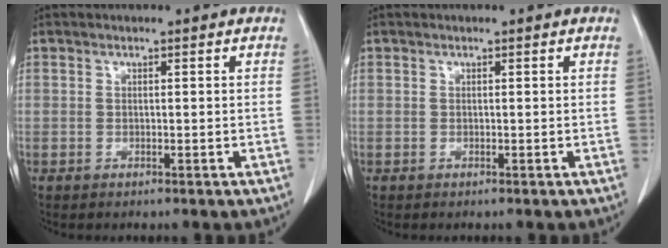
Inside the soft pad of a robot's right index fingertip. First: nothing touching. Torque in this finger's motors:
{"motor_torque": [0.00, 0.00, 0.00, 0.00]}